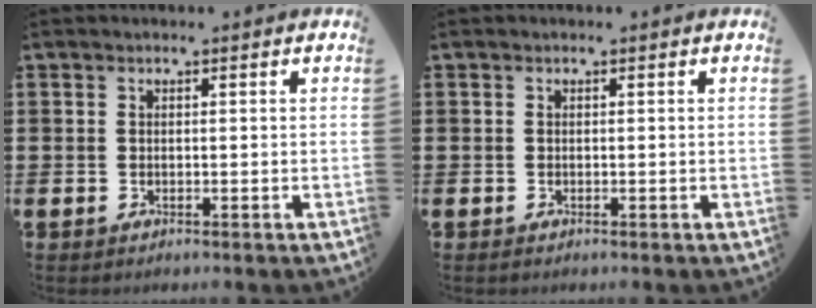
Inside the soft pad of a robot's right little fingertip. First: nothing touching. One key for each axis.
{"total": 0.0}